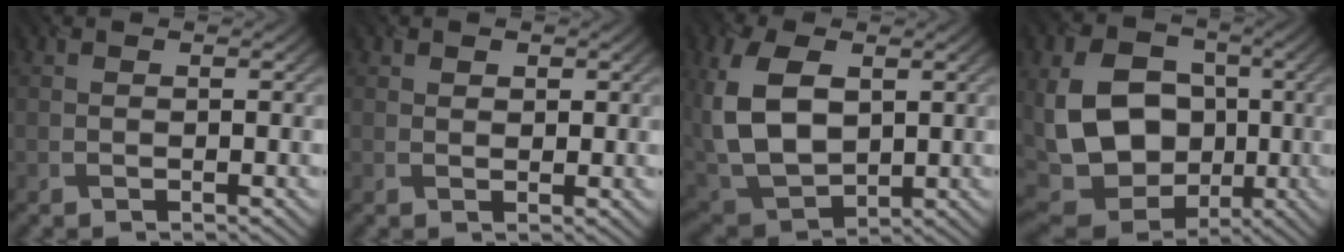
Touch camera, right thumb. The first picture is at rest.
{"total": 1.1, "force": [0.7, 0.7, 0.3], "torque": [-0.005, -0.003, 0.013]}
{"total": 12.6, "force": [2.2, 8.1, 9.4], "torque": [-0.246, -0.001, 0.049]}
{"total": 14.1, "force": [-0.7, 10.8, 9.0], "torque": [-0.195, -0.019, -0.013]}